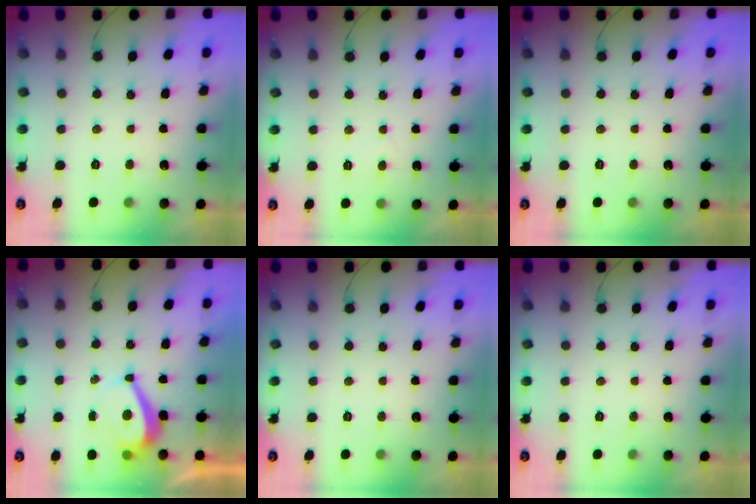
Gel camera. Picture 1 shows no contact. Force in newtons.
{"total": 2.7, "press": 2.7, "slide": 0.2}
{"total": 0.0}
{"total": 3.9, "press": 3.8, "slide": 0.8}
{"total": 0.0}
{"total": 0.0}